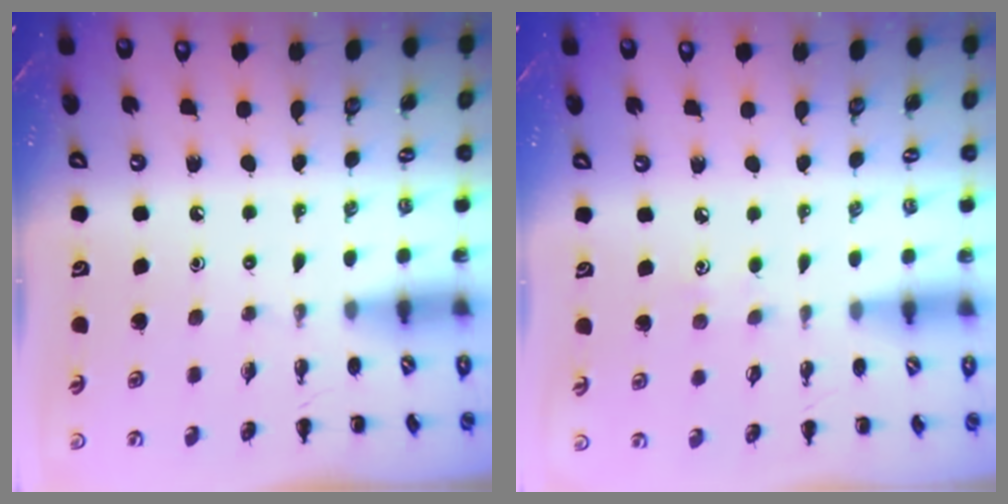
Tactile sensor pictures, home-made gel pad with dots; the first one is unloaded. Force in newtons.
{"total": 3.6, "press": 3.4, "slide": 1.0}